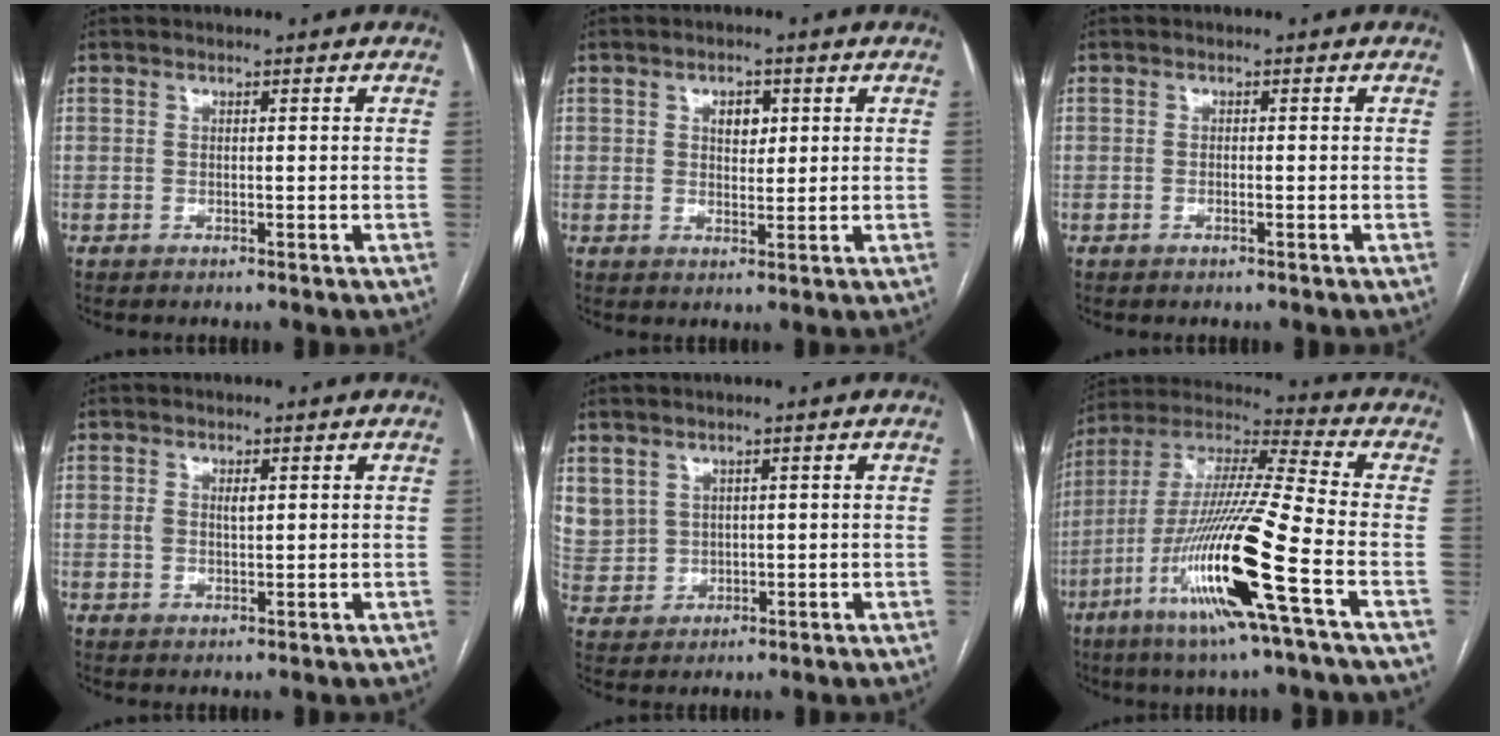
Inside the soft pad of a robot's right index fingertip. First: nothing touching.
{"total": 3.3, "force": [1.1, 2.1, 2.3], "torque": [-0.035, 0.008, 0.019]}
{"total": 0.7, "force": [-0.4, 0.2, 0.5], "torque": [-0.011, 0.001, -0.007]}
{"total": 2.5, "force": [0.5, 1.4, 2.0], "torque": [-0.042, 0.004, 0.011]}
{"total": 9.4, "force": [3.1, 8.5, 2.8], "torque": [-0.105, 0.029, 0.086]}
{"total": 20.5, "force": [-8.1, -0.2, 18.9], "torque": [-0.393, -0.030, -0.159]}